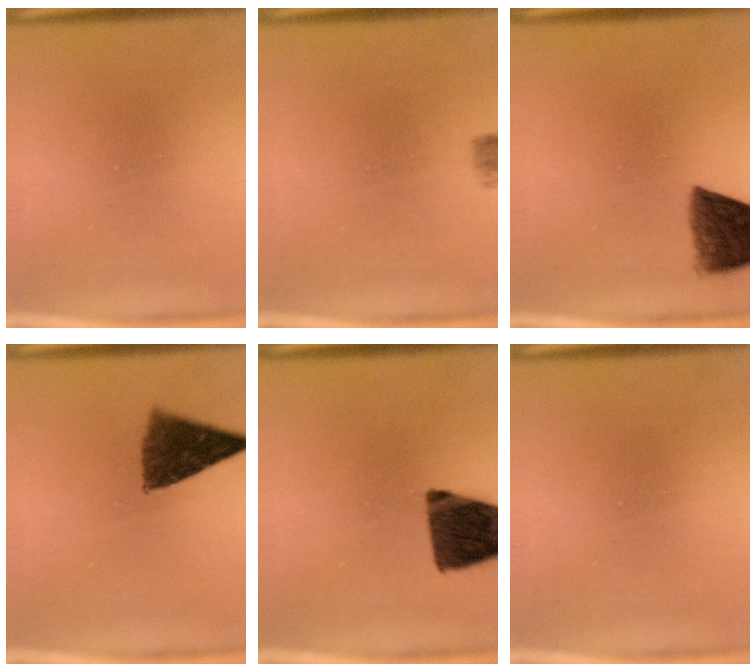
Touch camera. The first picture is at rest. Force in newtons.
{"total": 2.6}
{"total": 9.1}
{"total": 8.5}
{"total": 13.7}
{"total": 0.0}